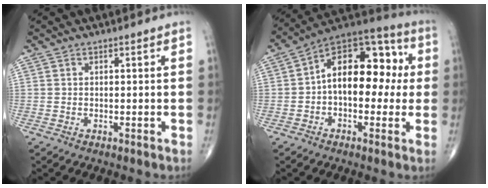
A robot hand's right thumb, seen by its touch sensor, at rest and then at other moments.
{"total": 17.2, "force": [0.8, 10.3, 13.7], "torque": [-0.162, 0.050, -0.002]}